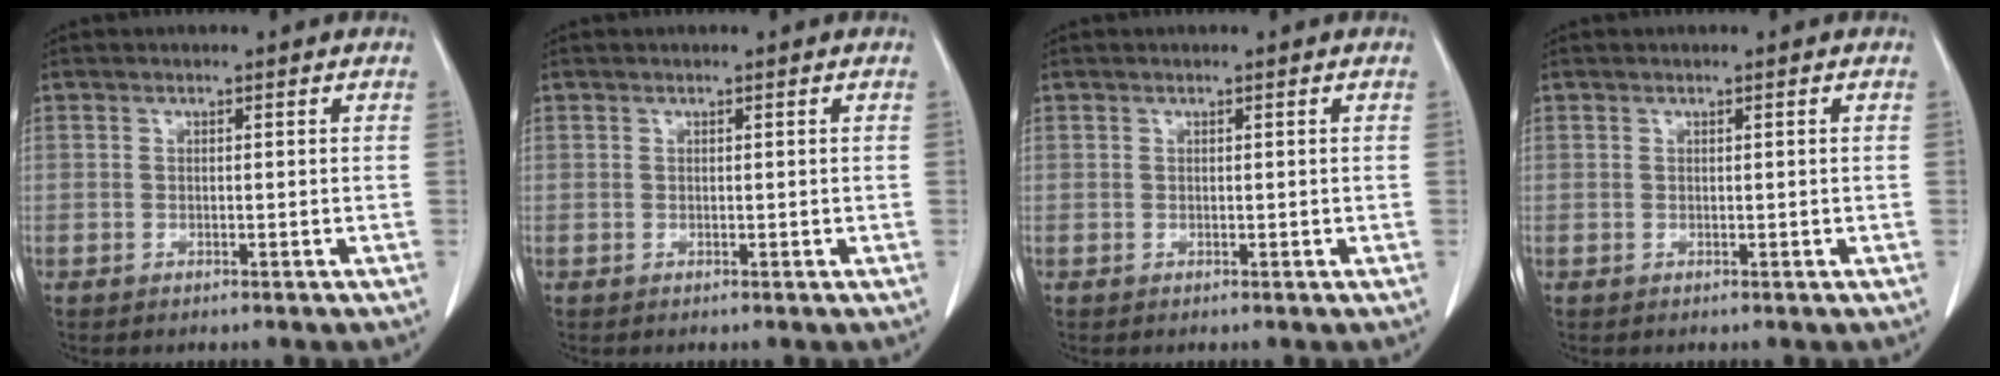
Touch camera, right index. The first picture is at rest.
{"total": 0.0}
{"total": 0.0}
{"total": 0.0}